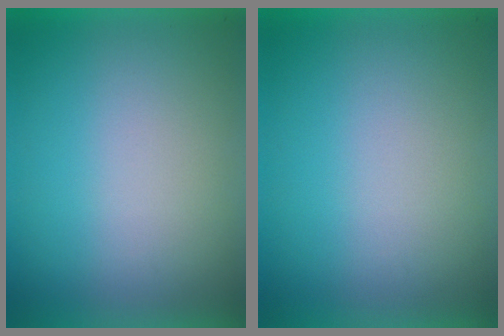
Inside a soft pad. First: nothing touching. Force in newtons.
{"total": 0.0}